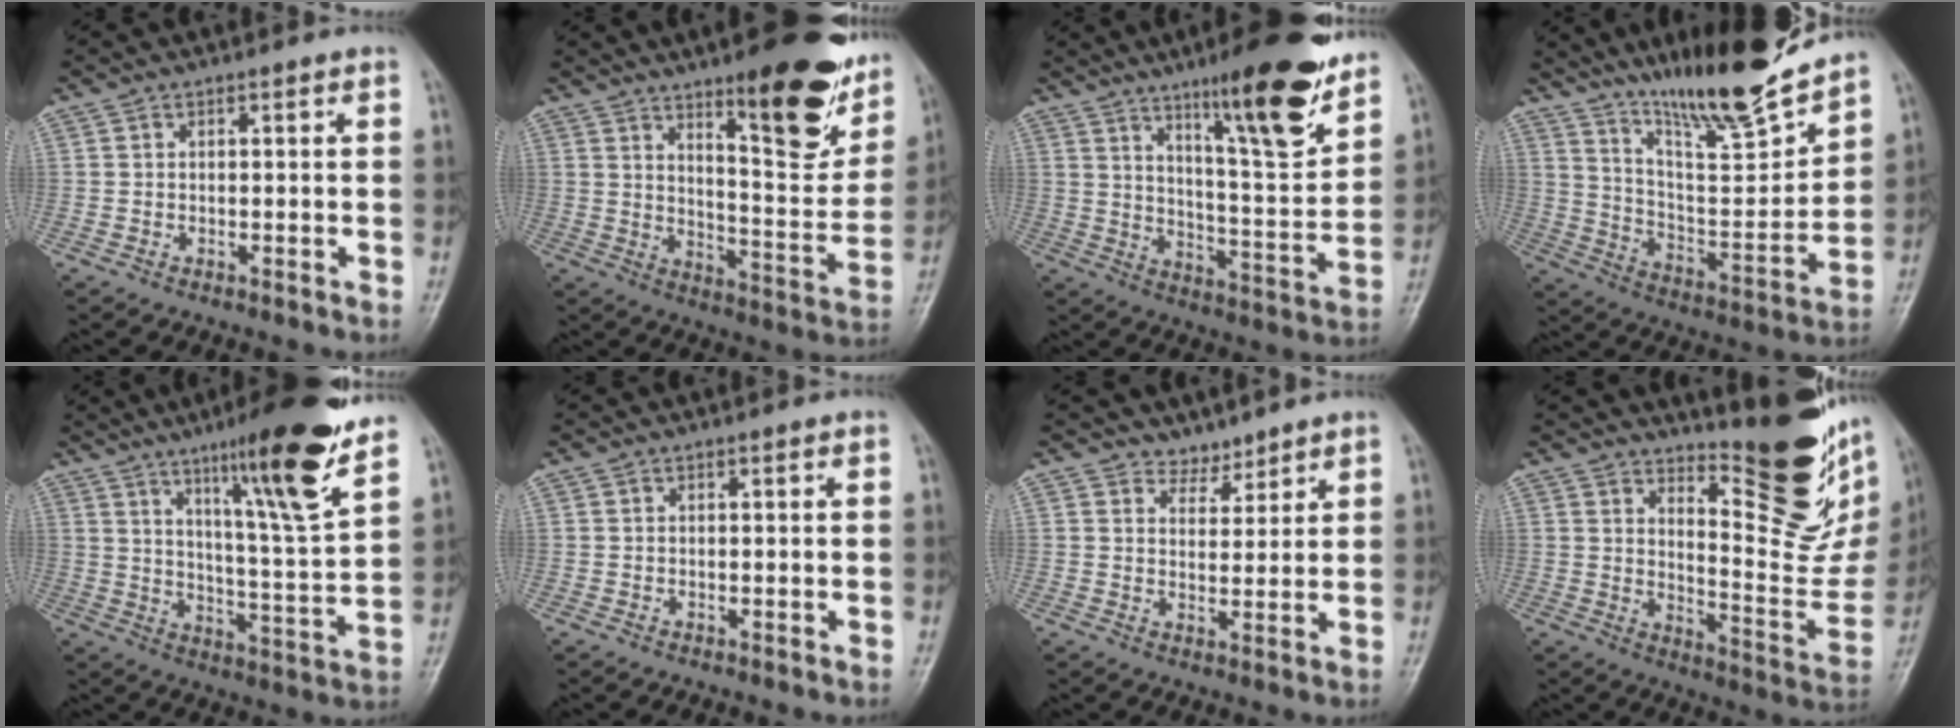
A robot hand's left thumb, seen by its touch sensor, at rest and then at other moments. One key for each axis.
{"total": 19.9, "fx": 11.5, "fy": 5.9, "fz": 15.1, "tx": -0.154, "ty": -0.066, "tz": 0.169}
{"total": 17.7, "fx": 11.6, "fy": 3.2, "fz": 13.0, "tx": -0.169, "ty": -0.073, "tz": 0.184}
{"total": 20.0, "fx": 16.4, "fy": 2.8, "fz": 11.0, "tx": -0.144, "ty": -0.101, "tz": 0.281}
{"total": 17.5, "fx": 11.3, "fy": 1.3, "fz": 13.4, "tx": -0.188, "ty": -0.066, "tz": 0.175}
{"total": 0.0}
{"total": 3.5, "fx": 3.1, "fy": 1.6, "fz": -0.1, "tx": 0.025, "ty": -0.024, "tz": 0.048}
{"total": 20.7, "fx": 14.1, "fy": 5.9, "fz": 14.0, "tx": -0.153, "ty": -0.122, "tz": 0.204}